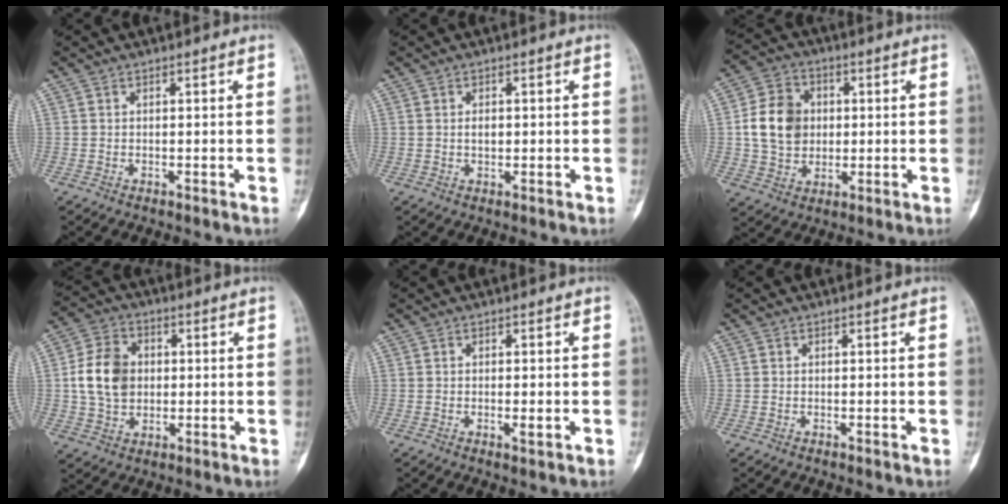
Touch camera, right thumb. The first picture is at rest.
{"total": 1.5, "force": [0.1, 1.0, 1.2], "torque": [-0.013, 0.000, 0.002]}
{"total": 11.3, "force": [0.8, 9.3, 6.4], "torque": [-0.093, 0.007, 0.014]}
{"total": 10.9, "force": [0.7, 8.4, 6.9], "torque": [-0.109, 0.009, 0.010]}
{"total": 1.6, "force": [-0.3, 0.5, 1.5], "torque": [-0.030, -0.006, -0.005]}
{"total": 0.0}